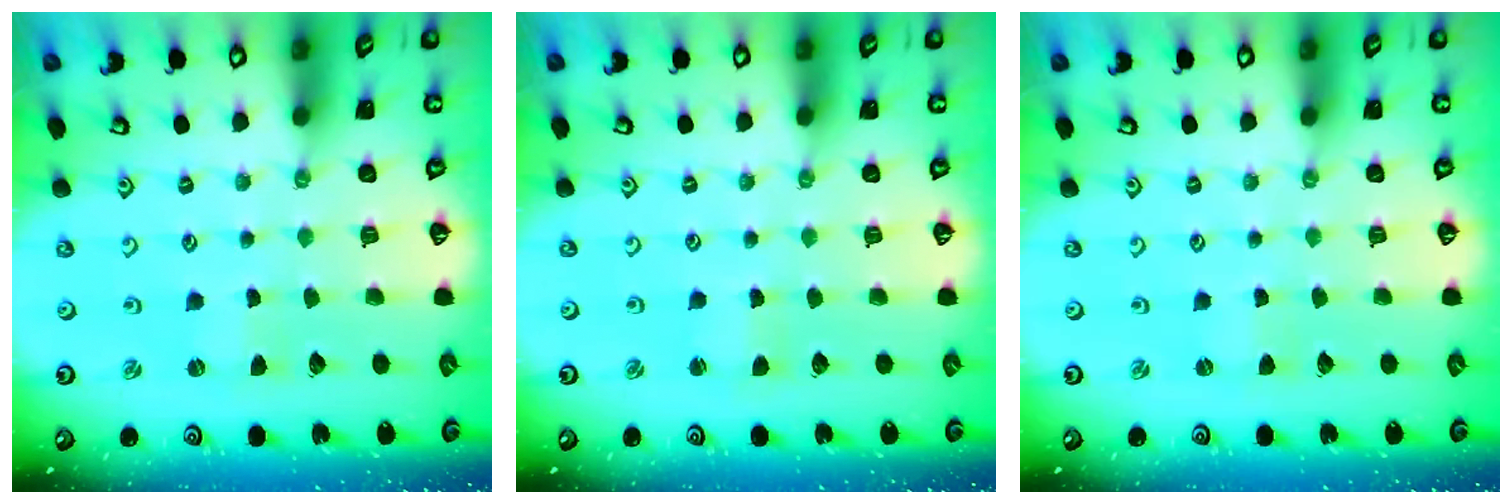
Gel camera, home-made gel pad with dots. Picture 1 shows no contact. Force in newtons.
{"total": 1.2, "press": 1.2, "slide": 0.2}
{"total": 0.0}